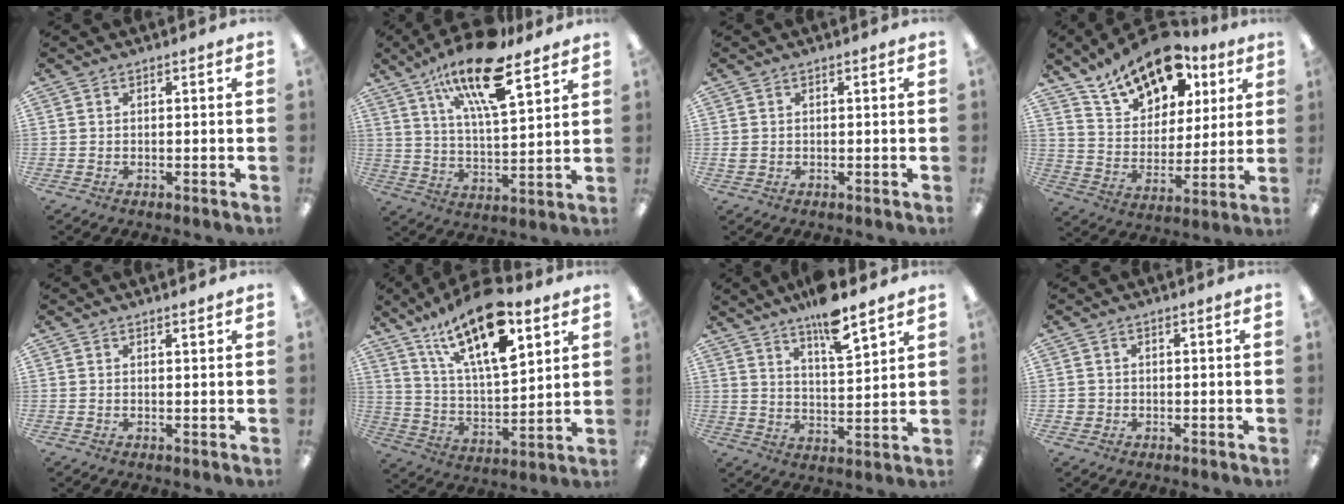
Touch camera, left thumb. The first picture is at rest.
{"total": 19.0, "force": [12.5, 5.9, 13.1], "torque": [-0.225, -0.060, 0.206]}
{"total": 1.2, "force": [0.3, 1.0, 0.7], "torque": [-0.014, 0.005, 0.004]}
{"total": 16.7, "force": [12.4, 8.6, 7.1], "torque": [-0.123, -0.074, 0.221]}
{"total": 1.0, "force": [0.9, 0.0, 0.3], "torque": [-0.007, -0.001, 0.017]}
{"total": 21.0, "force": [13.4, 7.8, 14.2], "torque": [-0.252, -0.073, 0.225]}
{"total": 10.5, "force": [8.4, 2.2, 5.9], "torque": [-0.090, -0.056, 0.143]}
{"total": 1.8, "force": [-0.2, 1.7, 0.3], "torque": [-0.008, 0.004, -0.006]}